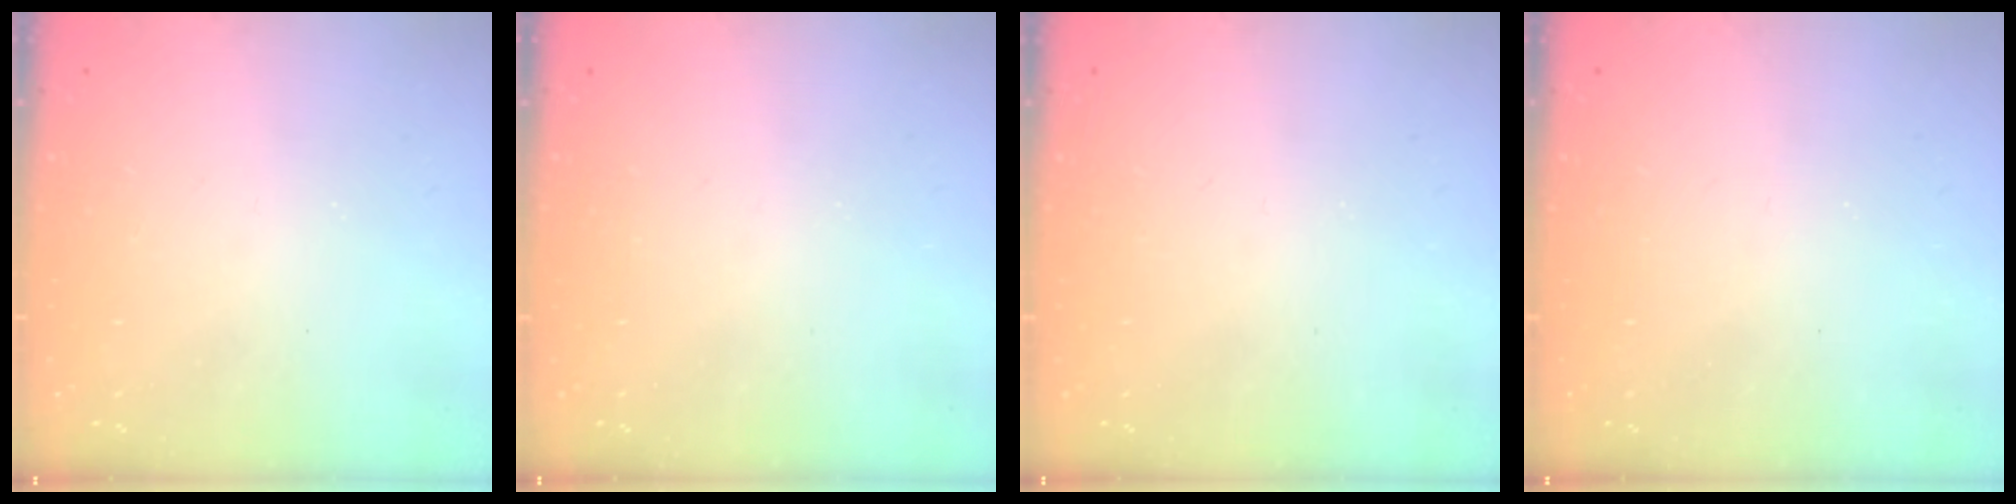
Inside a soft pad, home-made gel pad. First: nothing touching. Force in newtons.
{"total": 0.0}
{"total": 0.0}
{"total": 0.0}